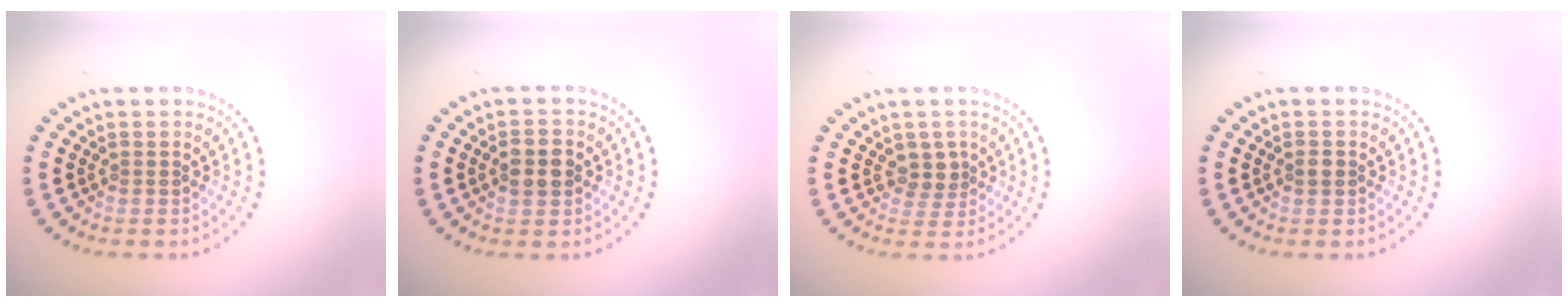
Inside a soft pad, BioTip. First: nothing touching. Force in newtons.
{"total": 2.9, "press": 2.9, "slide": 0.1}
{"total": 1.8, "press": 1.4, "slide": 1.2}
{"total": 1.0, "press": 1.0, "slide": 0.1}